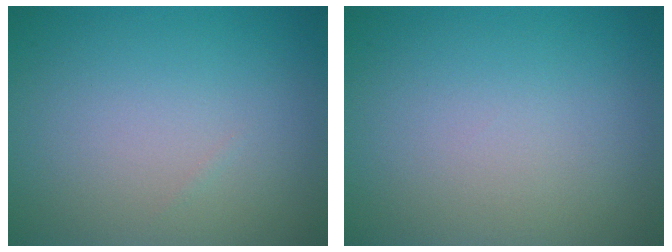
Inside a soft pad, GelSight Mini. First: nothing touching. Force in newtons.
{"total": 0.0}